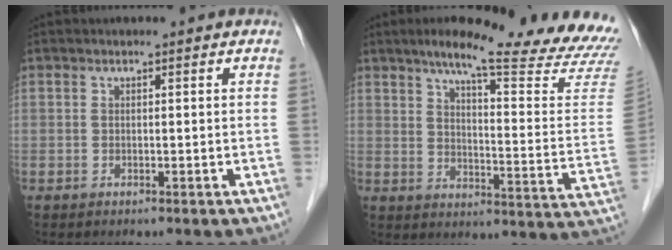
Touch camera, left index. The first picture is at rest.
{"total": 23.5, "force": [20.1, 1.0, 12.2], "torque": [-0.162, -0.071, 0.242]}